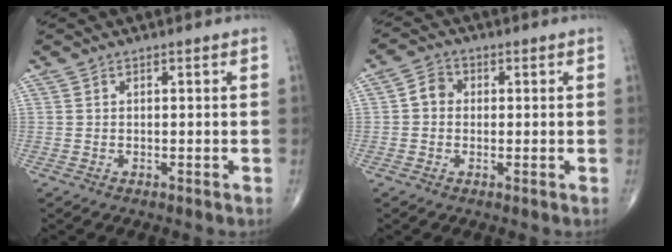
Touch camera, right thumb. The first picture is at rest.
{"total": 3.5, "force": [0.0, 3.1, 1.7], "torque": [-0.017, 0.010, -0.008]}